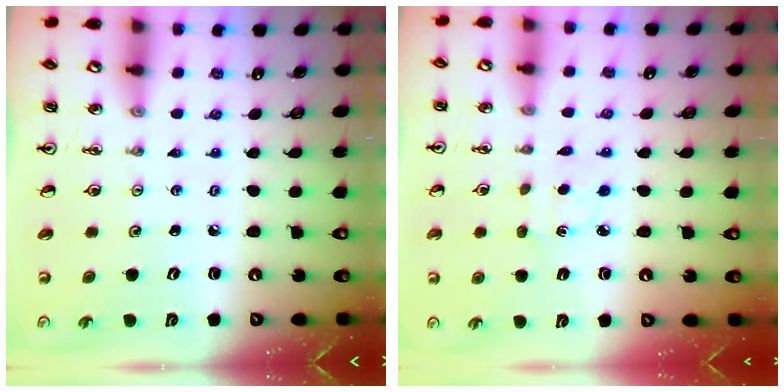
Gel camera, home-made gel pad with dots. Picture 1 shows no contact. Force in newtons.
{"total": 2.3, "press": 2.3, "slide": 0.4}